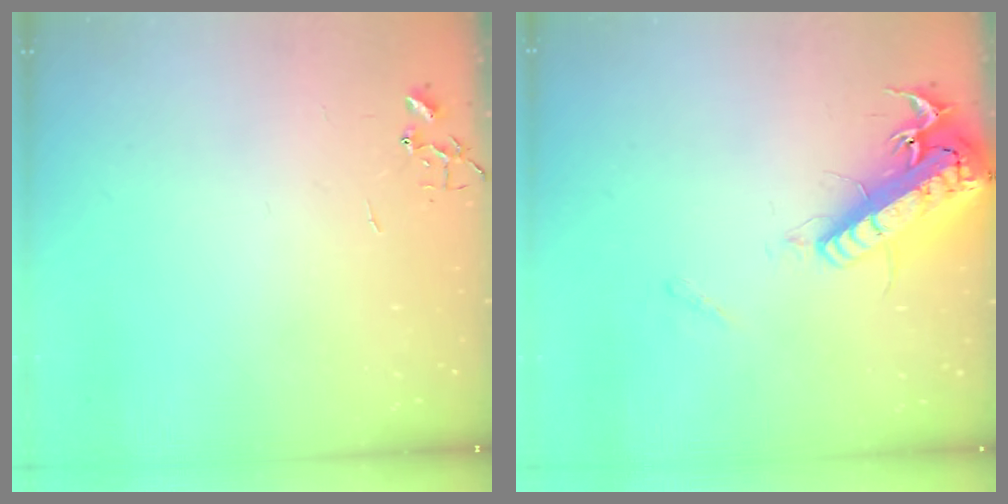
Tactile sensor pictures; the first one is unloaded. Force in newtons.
{"total": 20.1, "press": 19.7, "slide": 3.9}